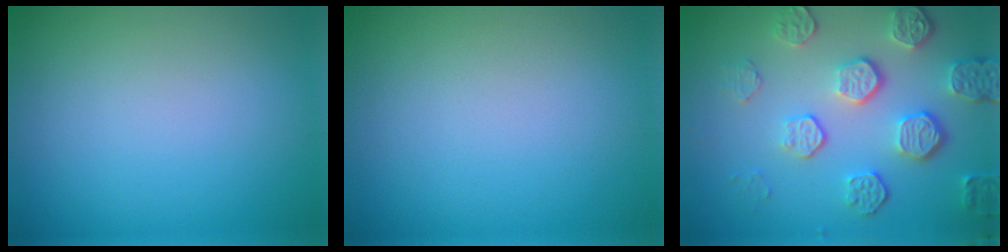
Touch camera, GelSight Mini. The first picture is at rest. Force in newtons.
{"total": 0.0}
{"total": 5.4, "press": 4.1, "slide": 3.4}